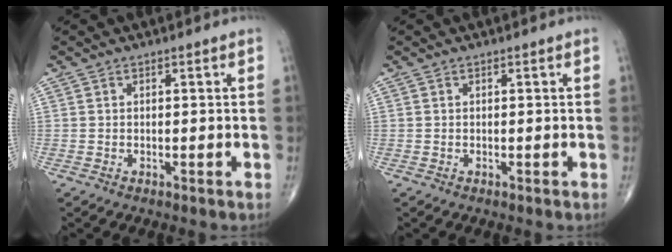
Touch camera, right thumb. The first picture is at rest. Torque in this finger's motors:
{"motor_torque": [-0.58, -0.16, -0.10, -0.23, -0.02]}